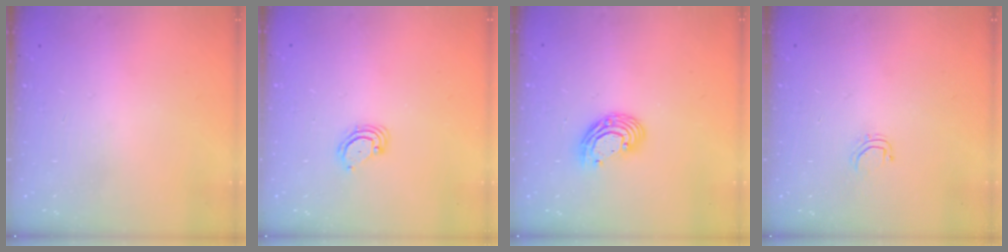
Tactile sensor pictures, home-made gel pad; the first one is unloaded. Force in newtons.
{"total": 3.9, "press": 3.9, "slide": 0.2}
{"total": 8.9, "press": 8.7, "slide": 1.8}
{"total": 3.8, "press": 3.8, "slide": 0.2}